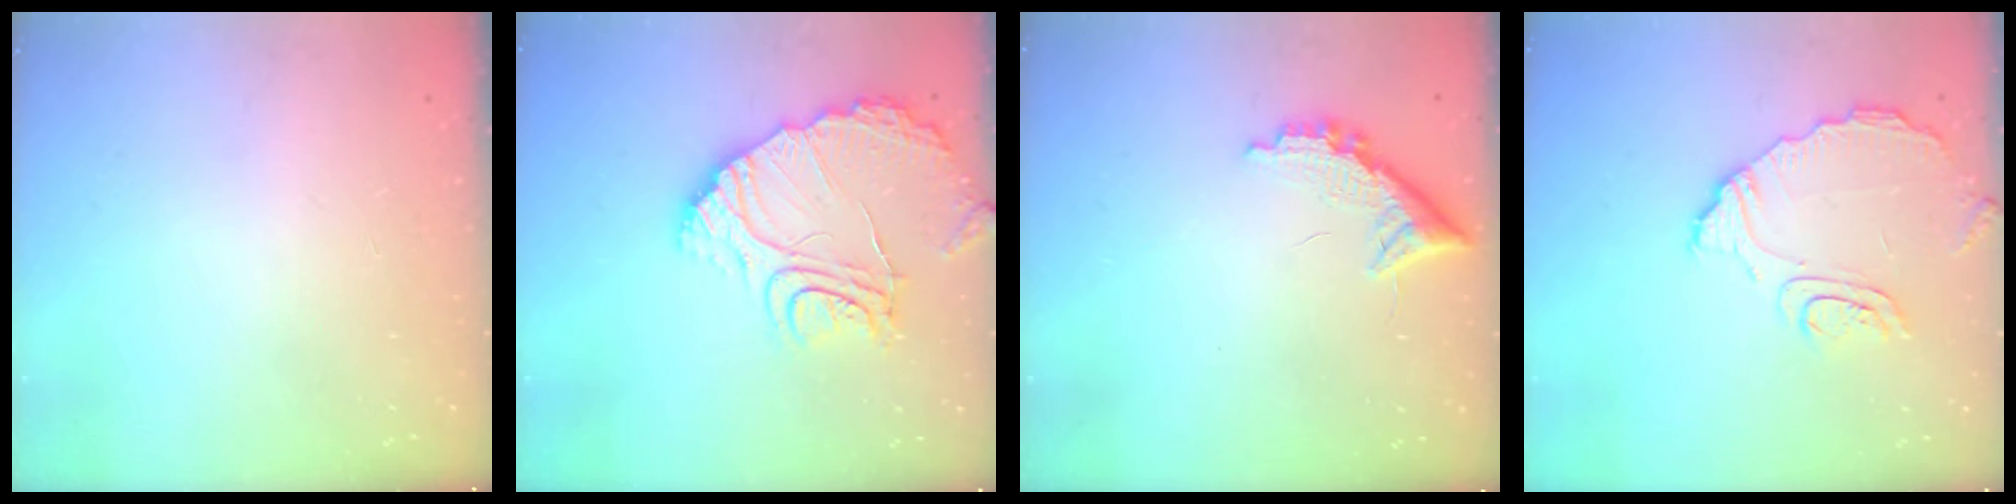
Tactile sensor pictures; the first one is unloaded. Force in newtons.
{"total": 15.4, "press": 15.3, "slide": 1.6}
{"total": 11.1, "press": 11.1, "slide": 0.3}
{"total": 9.5, "press": 9.5, "slide": 0.8}